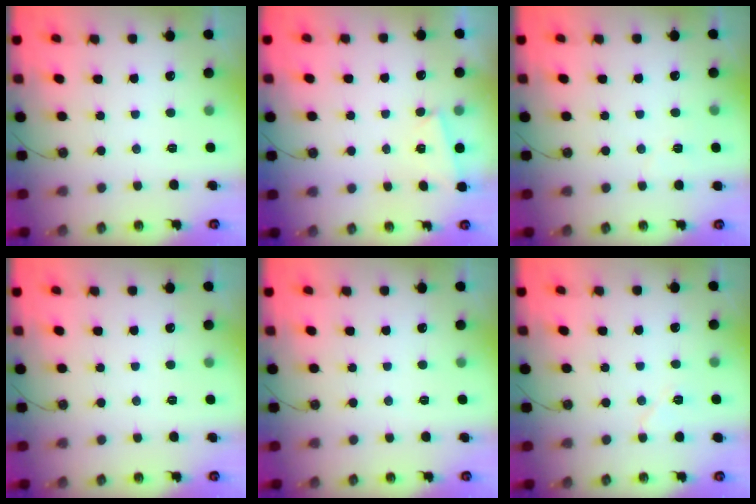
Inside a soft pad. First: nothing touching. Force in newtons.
{"total": 1.7, "press": 1.3, "slide": 1.0}
{"total": 3.5, "press": 3.4, "slide": 0.7}
{"total": 0.0}
{"total": 0.0}
{"total": 6.0, "press": 5.5, "slide": 2.4}